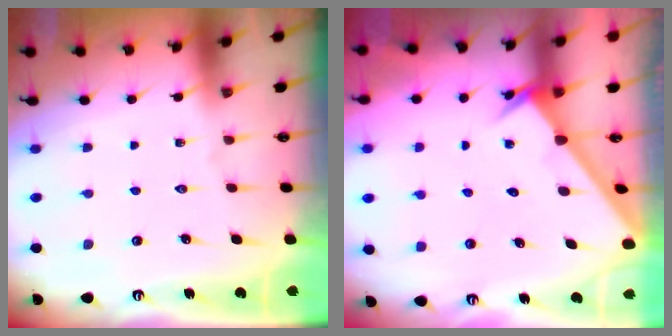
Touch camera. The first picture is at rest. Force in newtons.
{"total": 2.6, "press": 2.6, "slide": 0.1}